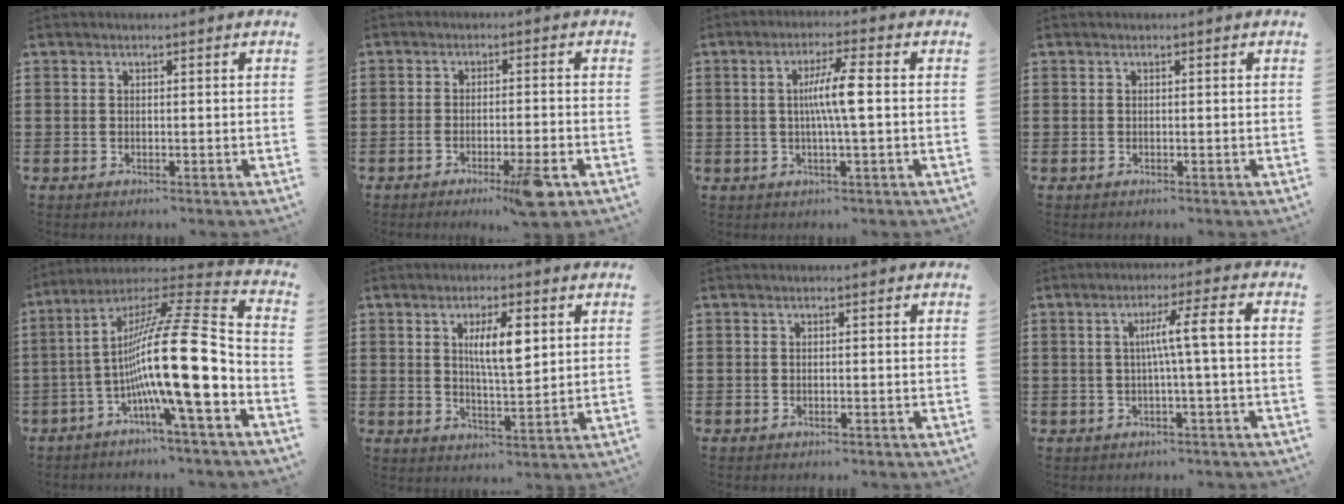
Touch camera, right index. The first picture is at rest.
{"total": 6.1, "force": [-3.4, -0.1, 5.1], "torque": [-0.083, -0.015, -0.055]}
{"total": 6.0, "force": [0.2, 0.2, 6.0], "torque": [-0.111, -0.002, -0.002]}
{"total": 0.0}
{"total": 19.4, "force": [-4.0, 3.1, 18.8], "torque": [-0.341, -0.019, -0.081]}
{"total": 6.6, "force": [2.1, 1.9, 6.0], "torque": [-0.113, 0.003, 0.033]}
{"total": 0.0}
{"total": 5.7, "force": [-0.3, -0.3, 5.7], "torque": [-0.105, 0.000, -0.014]}